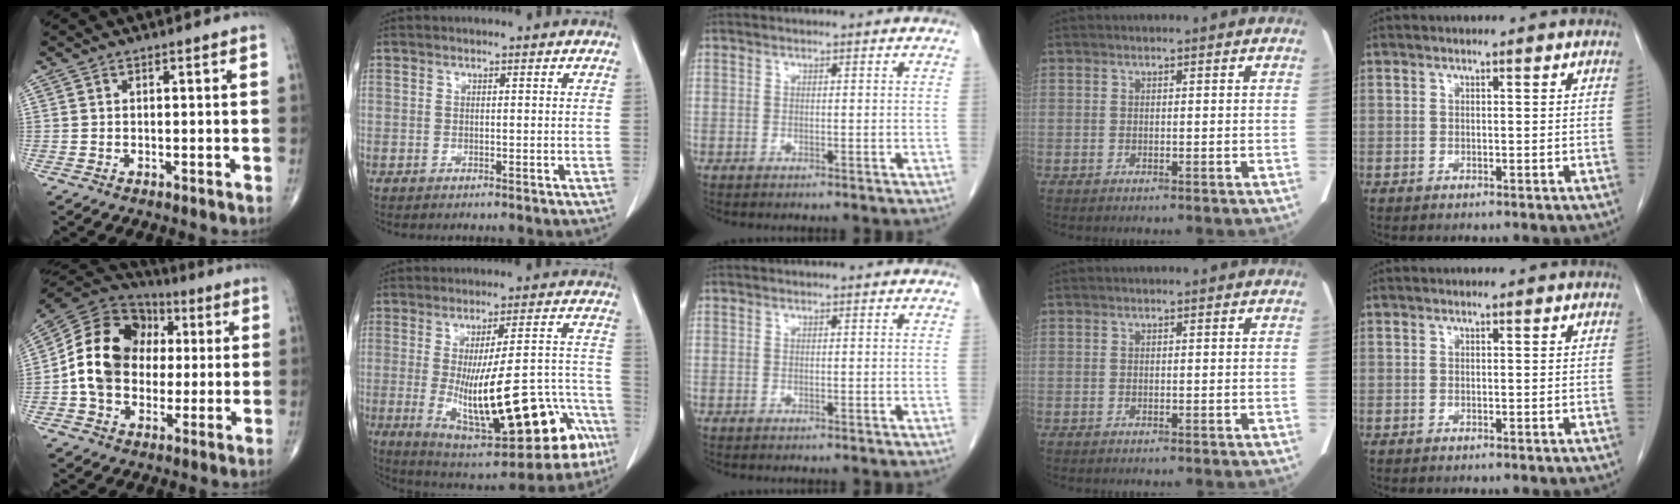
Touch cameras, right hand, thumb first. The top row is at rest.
{"thumb": {"total": 17.4, "force": [0.6, 13.6, 10.8], "torque": [-0.172, 0.030, 0.005]}, "index": {"total": 23.5, "force": [-8.1, 6.3, 21.2], "torque": [-0.279, 0.009, -0.092]}}